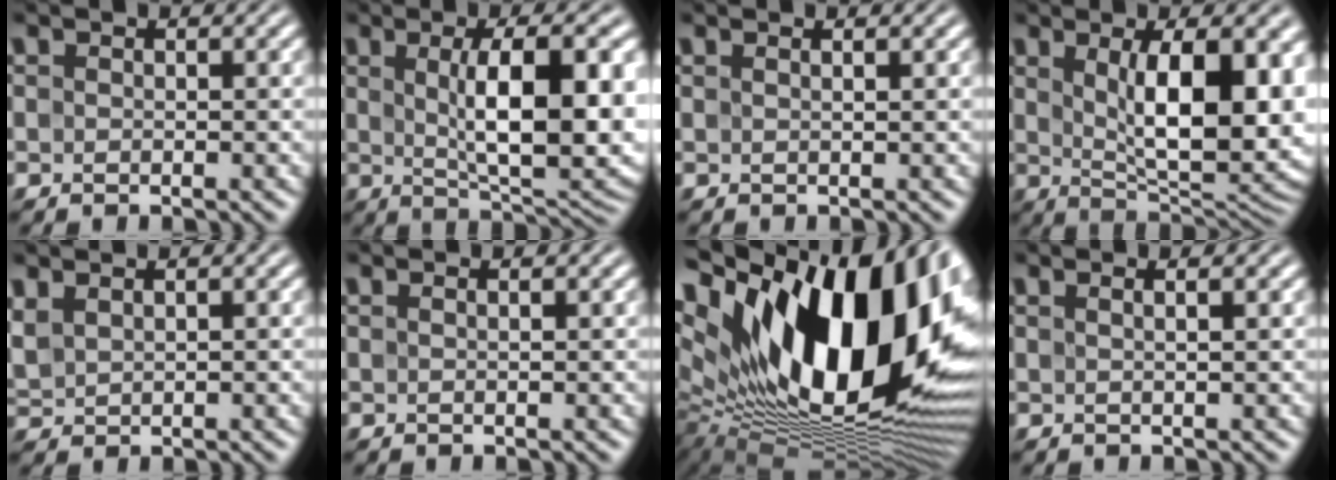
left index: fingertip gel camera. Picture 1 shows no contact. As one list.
[{"total": 10.2, "force": [0.9, 3.7, 9.4], "torque": [-0.140, -0.007, 0.022]}, {"total": 0.8, "force": [0.5, 0.0, 0.7], "torque": [-0.009, 0.002, 0.003]}, {"total": 11.2, "force": [1.6, 4.6, 10.1], "torque": [-0.145, -0.011, 0.036]}, {"total": 2.0, "force": [1.3, 1.0, 1.1], "torque": [-0.041, 0.005, 0.035]}, {"total": 0.6, "force": [0.3, -0.1, 0.4], "torque": [-0.007, 0.001, 0.003]}, {"total": 20.7, "force": [5.7, 10.9, 16.6], "torque": [-0.298, 0.019, 0.102]}, {"total": 2.2, "force": [1.1, 0.8, 1.7], "torque": [-0.004, 0.004, -0.010]}]